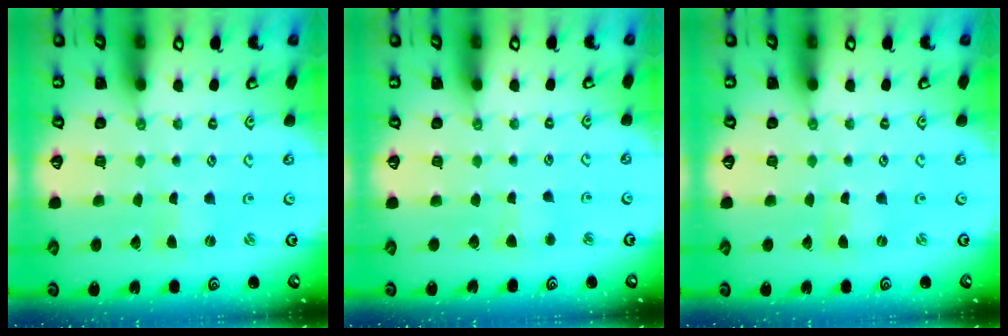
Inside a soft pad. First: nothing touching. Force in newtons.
{"total": 2.8, "press": 2.8, "slide": 0.4}
{"total": 0.0}